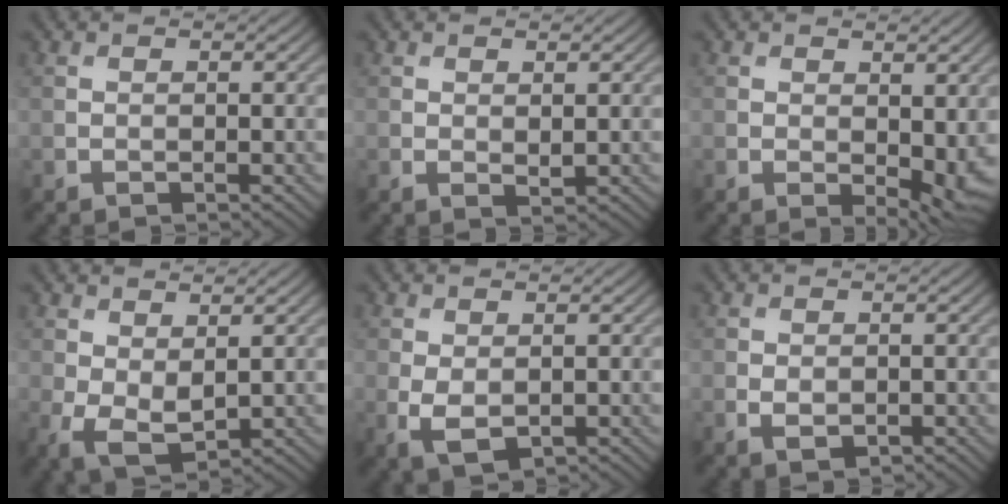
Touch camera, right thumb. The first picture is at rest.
{"total": 1.1, "force": [0.5, 0.5, 0.8], "torque": [-0.015, -0.006, 0.011]}
{"total": 4.8, "force": [0.1, 2.5, 4.1], "torque": [-0.058, -0.013, 0.007]}
{"total": 5.0, "force": [0.0, 3.0, 4.0], "torque": [-0.101, -0.011, 0.006]}
{"total": 3.7, "force": [-0.6, 2.2, 2.9], "torque": [-0.074, -0.012, -0.006]}
{"total": 2.1, "force": [-0.6, 1.4, 1.5], "torque": [-0.029, -0.008, -0.008]}